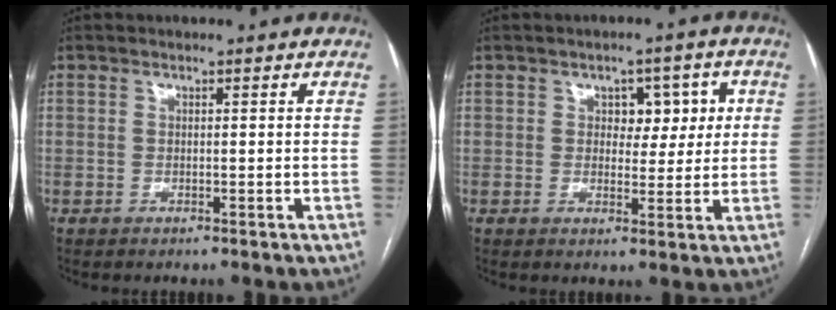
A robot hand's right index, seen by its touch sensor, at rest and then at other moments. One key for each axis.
{"total": 5.5, "fx": 1.4, "fy": 3.5, "fz": 4.0, "tx": -0.039, "ty": 0.019, "tz": 0.021}